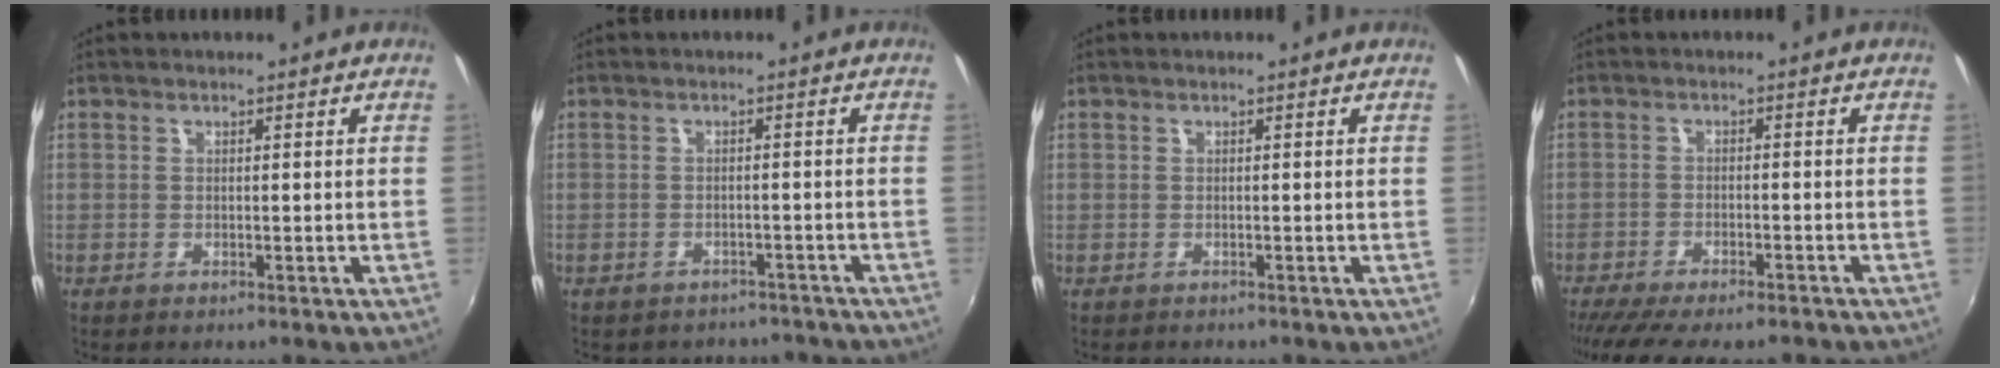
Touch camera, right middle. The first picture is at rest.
{"total": 7.7, "force": [-6.6, 3.5, 1.7], "torque": [-0.040, -0.007, -0.080]}
{"total": 0.9, "force": [-0.6, 0.6, -0.1], "torque": [-0.001, -0.001, -0.010]}
{"total": 11.7, "force": [-10.0, 2.3, 5.5], "torque": [-0.122, -0.038, -0.156]}